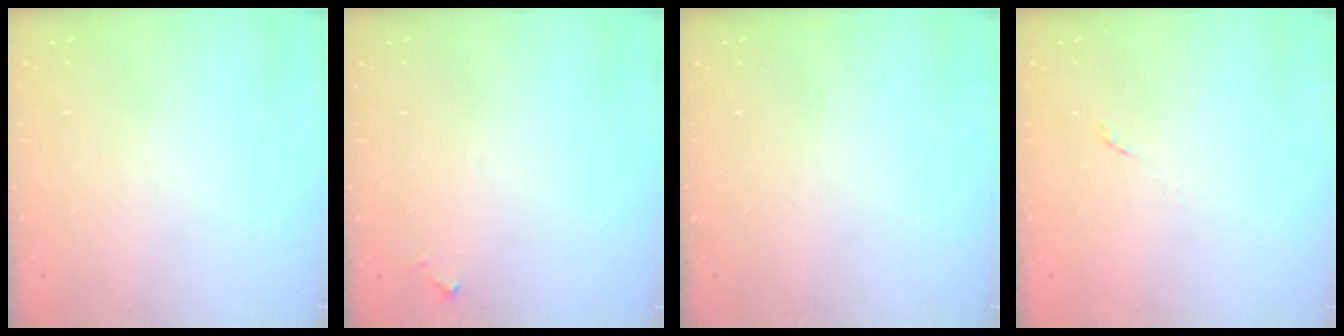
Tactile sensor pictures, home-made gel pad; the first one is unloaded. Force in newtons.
{"total": 4.2, "press": 4.2, "slide": 0.1}
{"total": 0.0}
{"total": 5.7, "press": 5.6, "slide": 0.6}